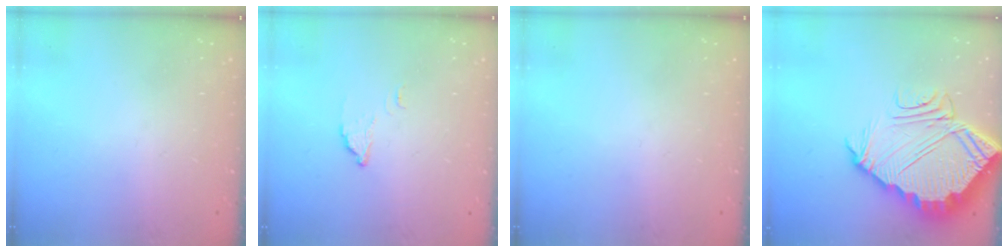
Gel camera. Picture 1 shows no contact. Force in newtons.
{"total": 2.5, "press": 2.5, "slide": 0.1}
{"total": 0.0}
{"total": 11.4, "press": 11.4, "slide": 0.9}